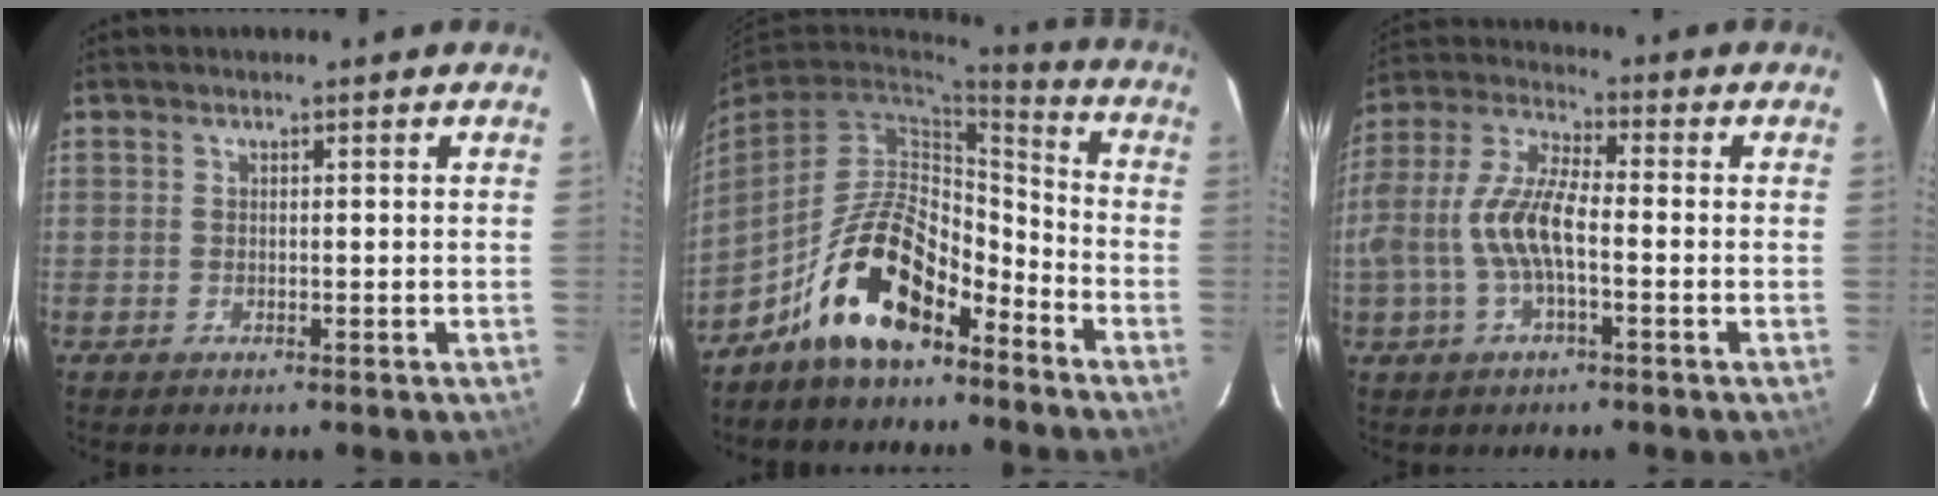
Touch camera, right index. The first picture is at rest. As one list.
[{"total": 14.6, "force": [-9.5, 6.3, 9.1], "torque": [-0.168, 0.025, -0.164]}, {"total": 12.1, "force": [-2.3, 4.3, 11.1], "torque": [-0.238, 0.007, -0.044]}]